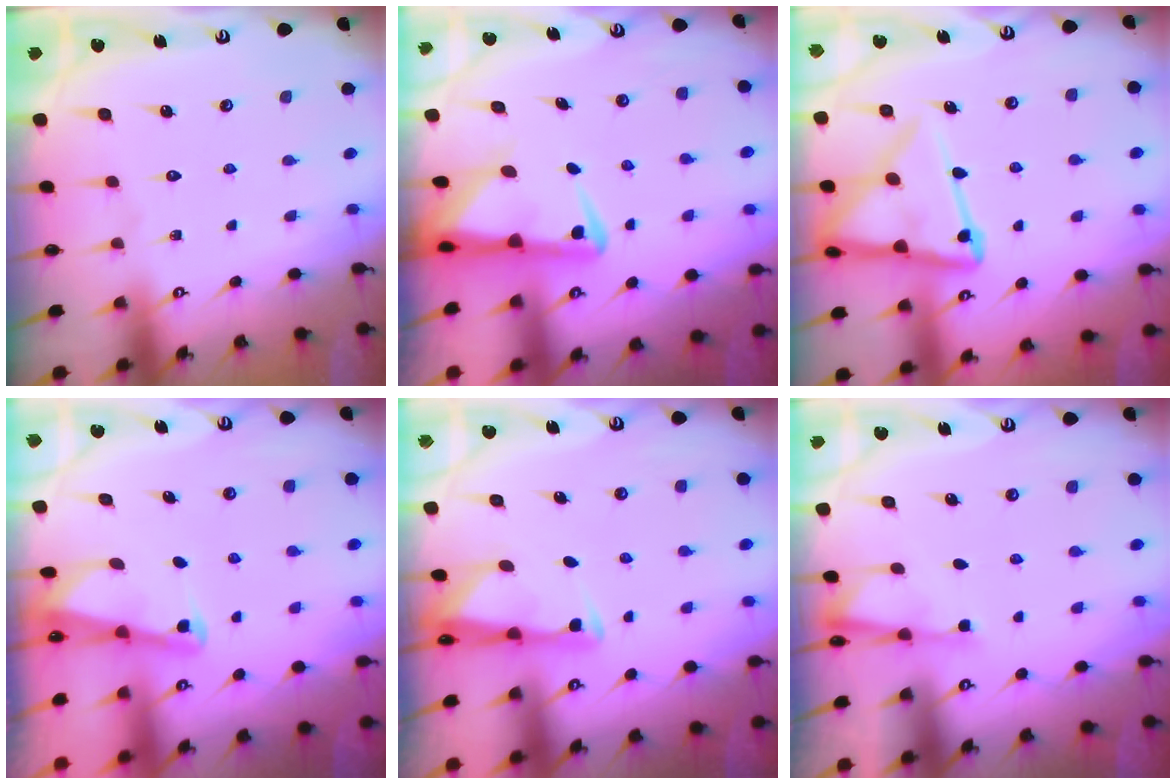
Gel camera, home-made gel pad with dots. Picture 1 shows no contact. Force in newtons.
{"total": 4.5, "press": 4.4, "slide": 0.9}
{"total": 14.7, "press": 14.6, "slide": 1.5}
{"total": 2.0, "press": 2.0, "slide": 0.3}
{"total": 2.9, "press": 2.9, "slide": 0.4}
{"total": 2.2, "press": 2.2, "slide": 0.5}